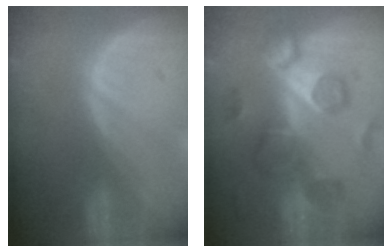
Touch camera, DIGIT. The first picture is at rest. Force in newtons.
{"total": 9.6, "press": 8.8, "slide": 3.7}